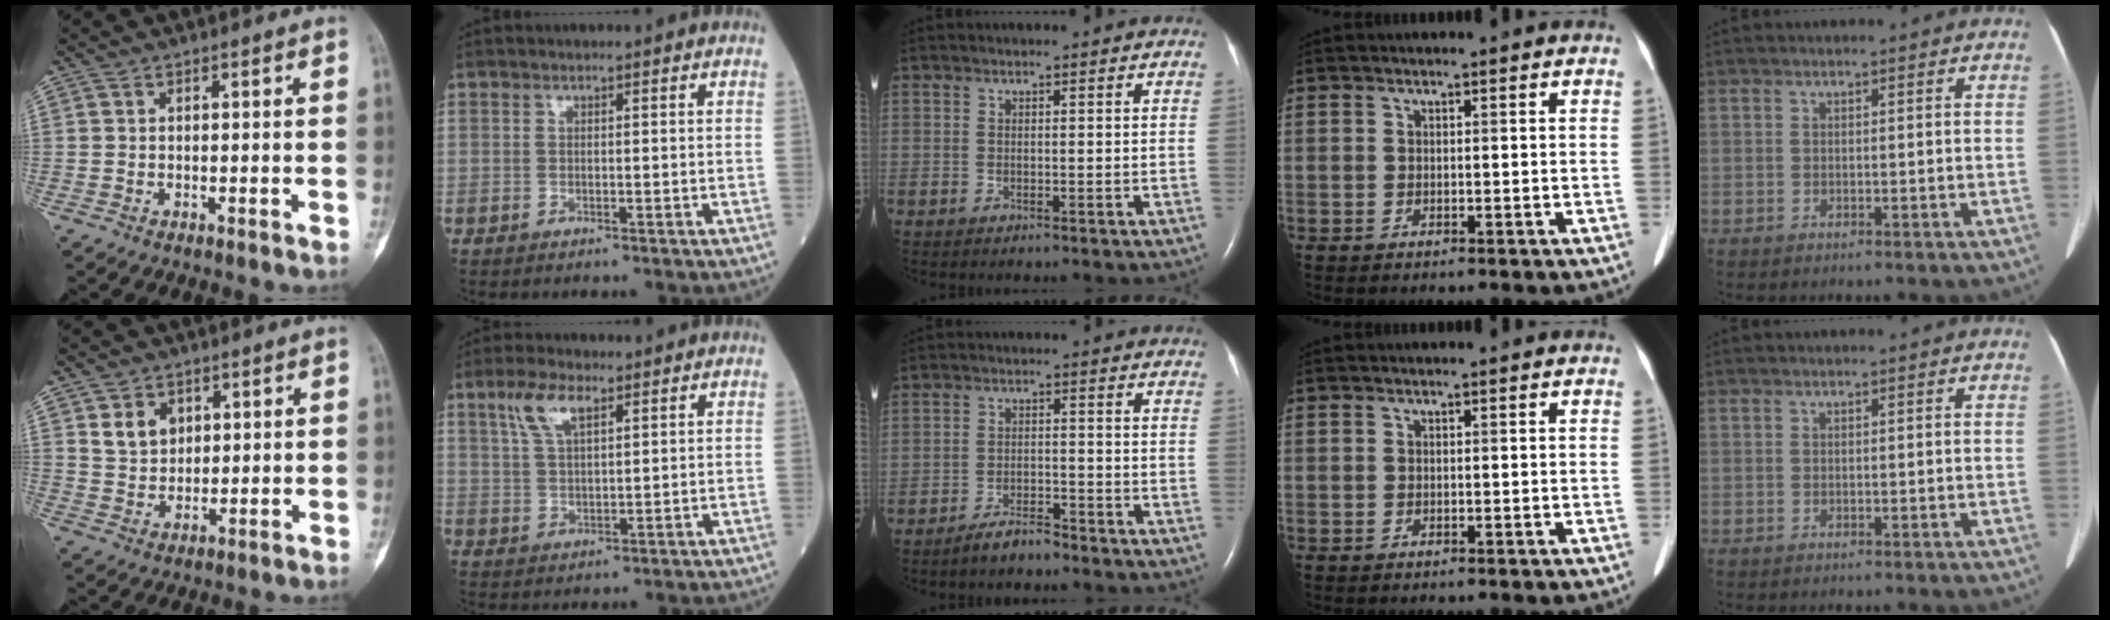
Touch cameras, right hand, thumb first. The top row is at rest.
{"thumb": {"total": 5.6, "force": [2.4, 4.3, 2.7], "torque": [-0.025, -0.017, 0.049]}, "index": {"total": 6.0, "force": [3.4, 2.0, 4.6], "torque": [-0.102, 0.011, 0.070]}, "middle": {"total": 3.6, "force": [-3.2, 0.7, 1.3], "torque": [-0.031, -0.004, -0.058]}}